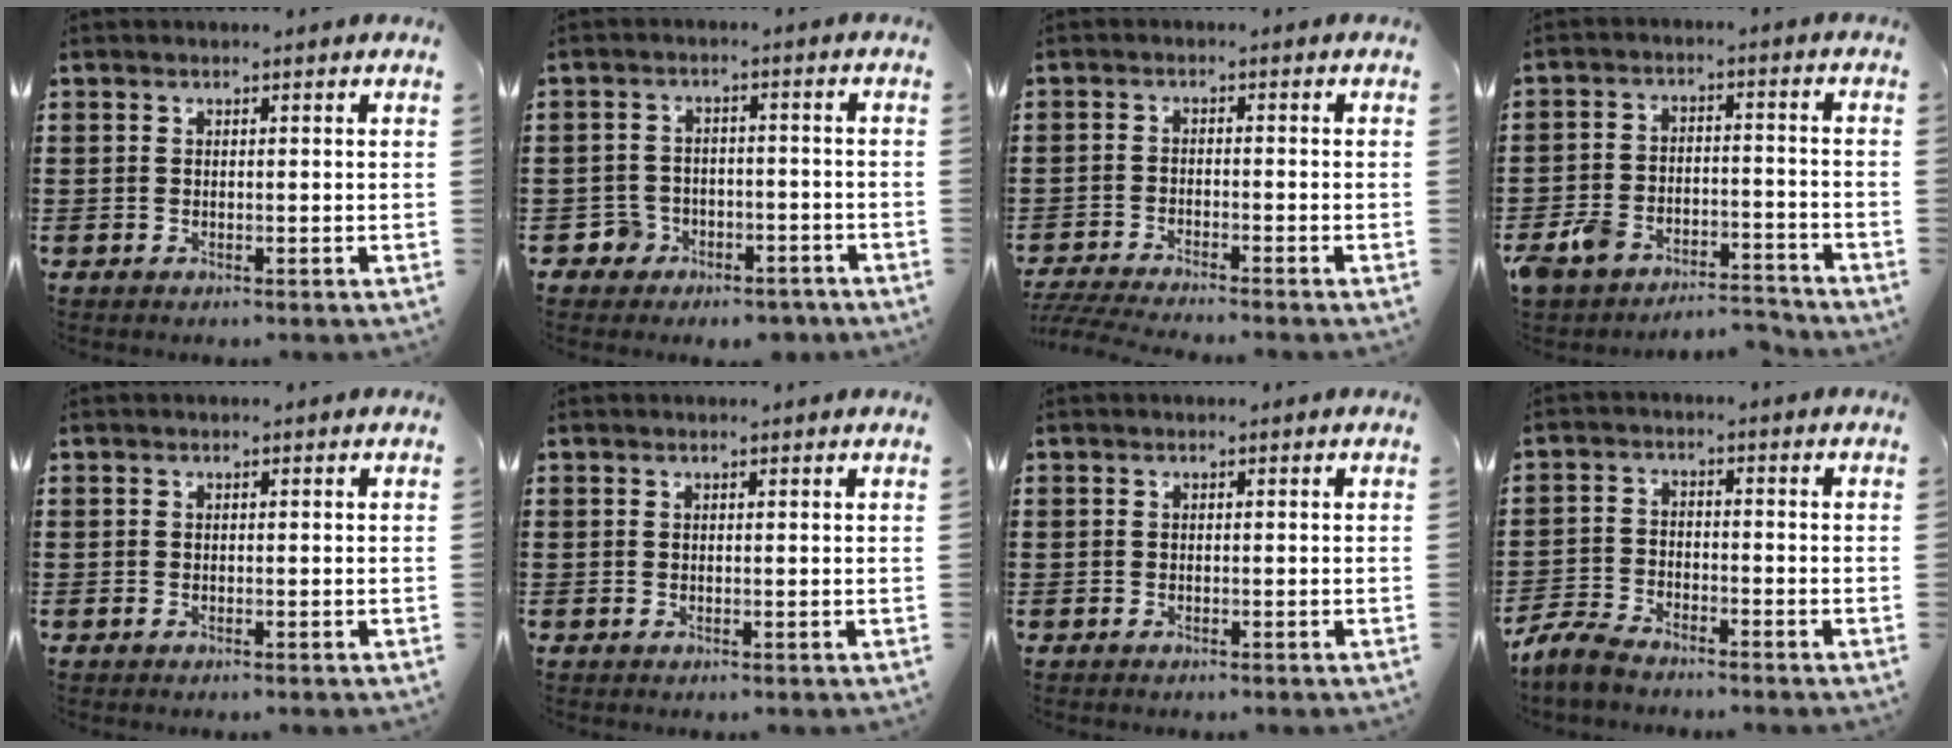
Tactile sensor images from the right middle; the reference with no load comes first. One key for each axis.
{"total": 3.6, "fx": -2.9, "fy": 2.2, "fz": 0.3, "tx": -0.022, "ty": 0.005, "tz": -0.065}
{"total": 3.5, "fx": -3.4, "fy": -0.3, "fz": 0.8, "tx": -0.029, "ty": -0.009, "tz": -0.073}
{"total": 6.8, "fx": -6.3, "fy": 2.0, "fz": 1.8, "tx": -0.059, "ty": 0.009, "tz": -0.132}
{"total": 0.0}
{"total": 0.0}
{"total": 0.6, "fx": -0.4, "fy": 0.4, "fz": -0.1, "tx": 0.002, "ty": 0.002, "tz": -0.010}
{"total": 4.7, "fx": -4.5, "fy": 0.9, "fz": 1.3, "tx": -0.048, "ty": -0.002, "tz": -0.095}